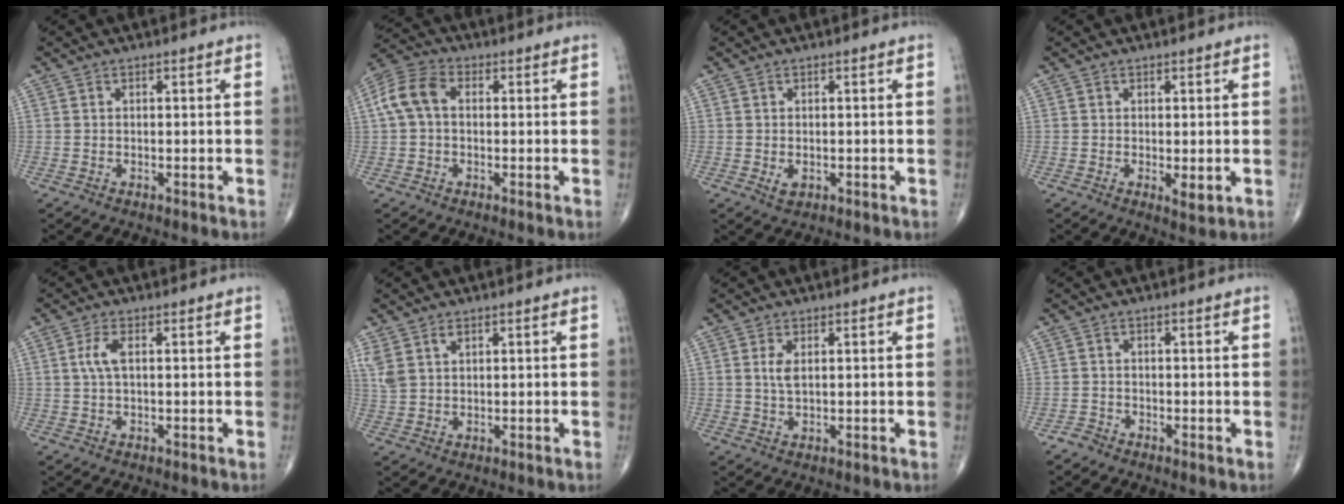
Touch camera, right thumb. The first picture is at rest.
{"total": 7.7, "force": [0.7, 5.2, 5.6], "torque": [-0.119, 0.027, 0.006]}
{"total": 1.7, "force": [-0.3, 1.2, 1.1], "torque": [-0.014, -0.002, -0.001]}
{"total": 2.2, "force": [-0.2, 0.9, 2.0], "torque": [-0.029, -0.009, -0.001]}
{"total": 3.2, "force": [0.5, 1.2, 2.9], "torque": [-0.076, 0.008, 0.010]}
{"total": 4.0, "force": [2.1, 2.2, 2.7], "torque": [-0.064, 0.004, 0.052]}
{"total": 2.8, "force": [0.7, 1.2, 2.4], "torque": [-0.051, -0.002, 0.018]}
{"total": 1.4, "force": [-1.1, 0.8, -0.1], "torque": [0.003, 0.001, -0.028]}